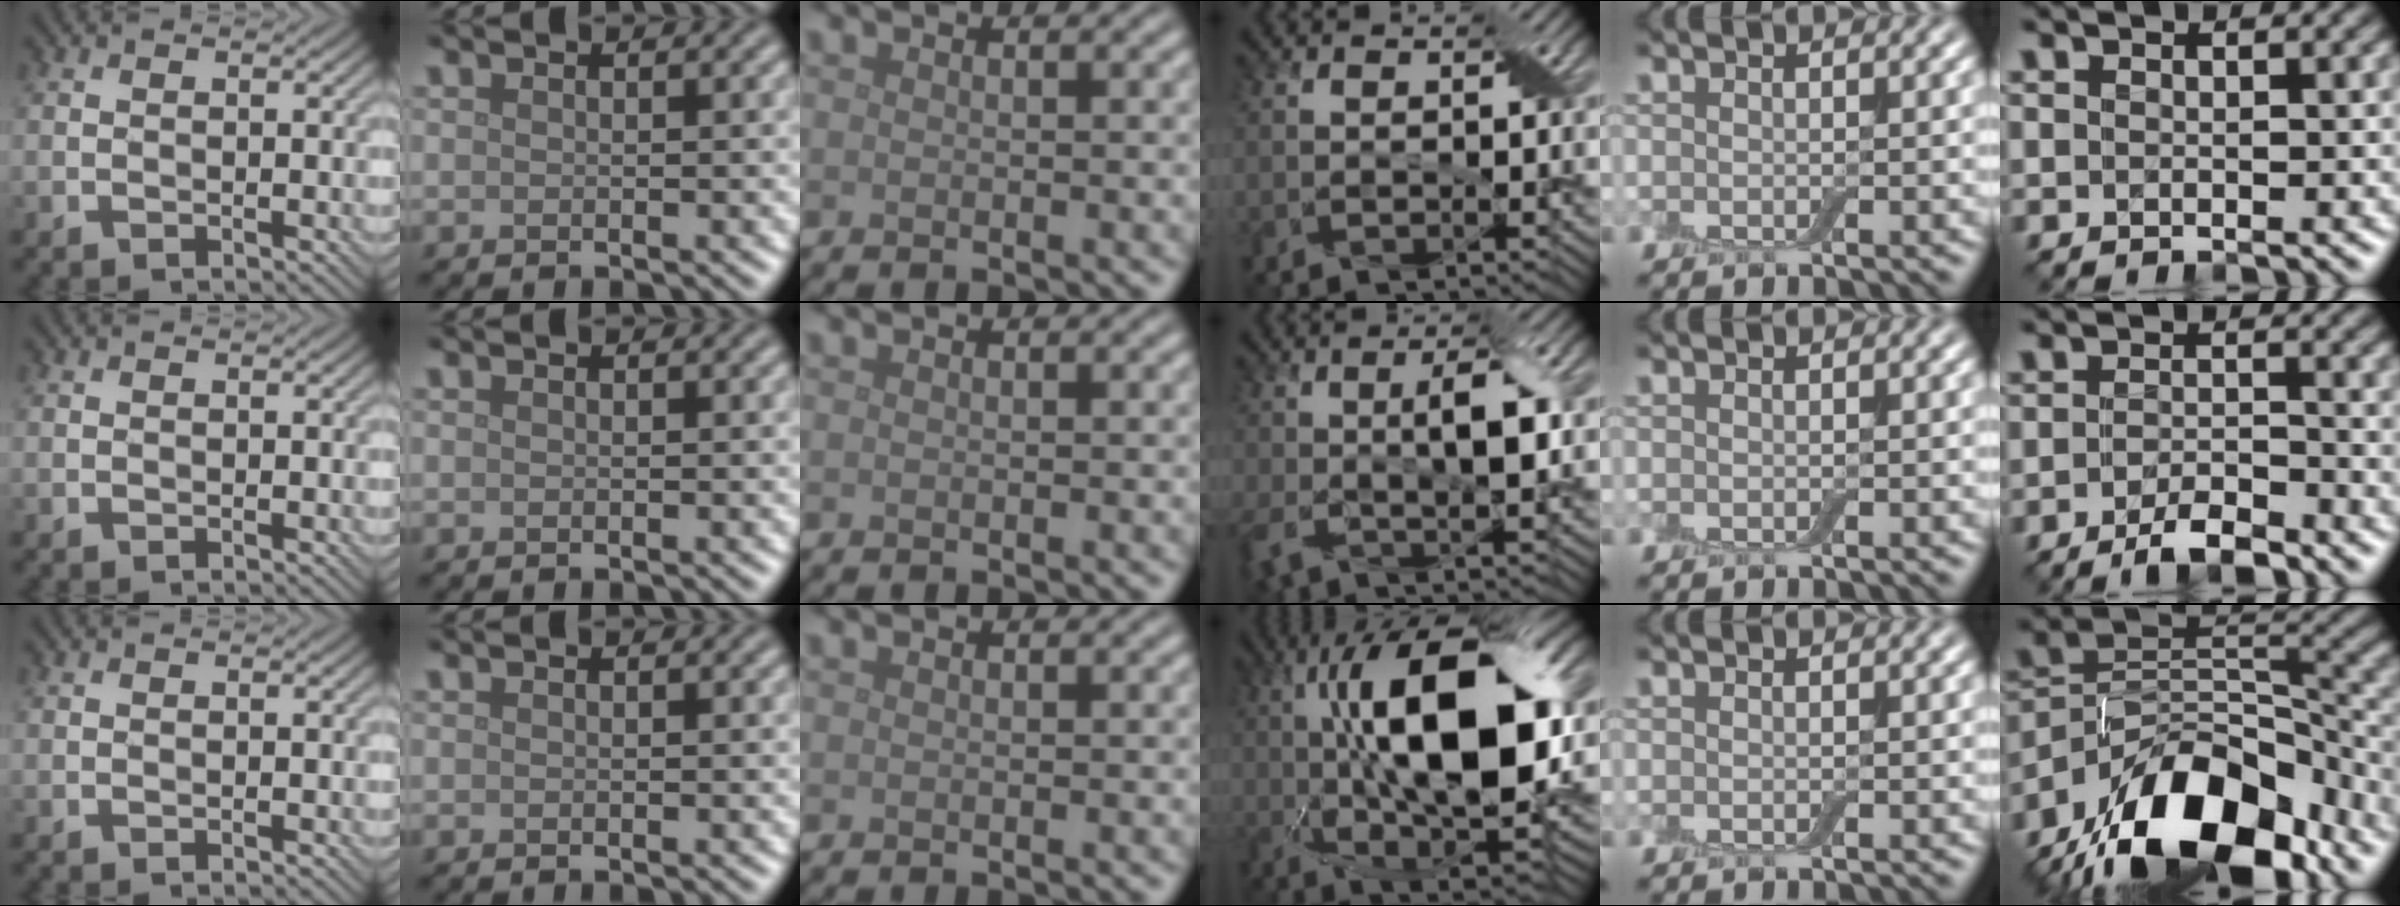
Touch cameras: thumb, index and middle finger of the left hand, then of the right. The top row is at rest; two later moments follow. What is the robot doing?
{"motion": "close", "object": "airpods case & airpods"}